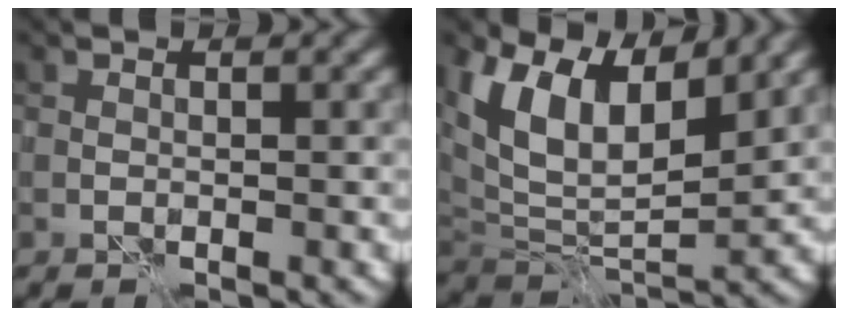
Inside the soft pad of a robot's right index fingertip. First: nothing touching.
{"total": 11.0, "force": [5.4, 5.5, 7.8], "torque": [-0.142, 0.003, 0.094]}